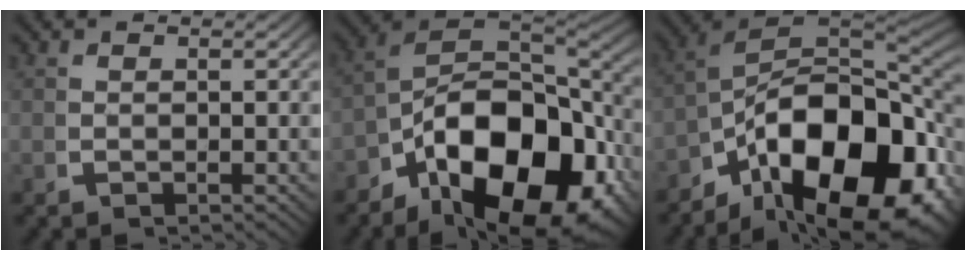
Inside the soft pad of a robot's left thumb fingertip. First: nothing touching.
{"total": 20.3, "force": [-4.4, 12.8, 15.1], "torque": [-0.244, -0.068, -0.044]}
{"total": 22.9, "force": [-4.1, 14.5, 17.2], "torque": [-0.271, -0.073, -0.039]}